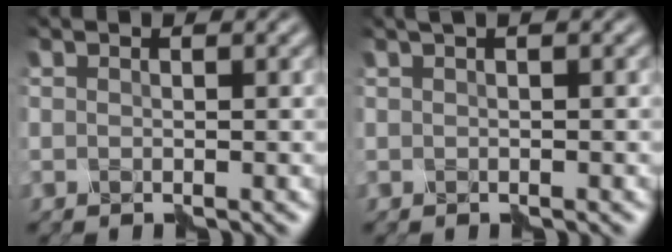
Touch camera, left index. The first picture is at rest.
{"total": 0.9, "force": [0.4, 0.0, 0.8], "torque": [-0.012, 0.006, 0.004]}